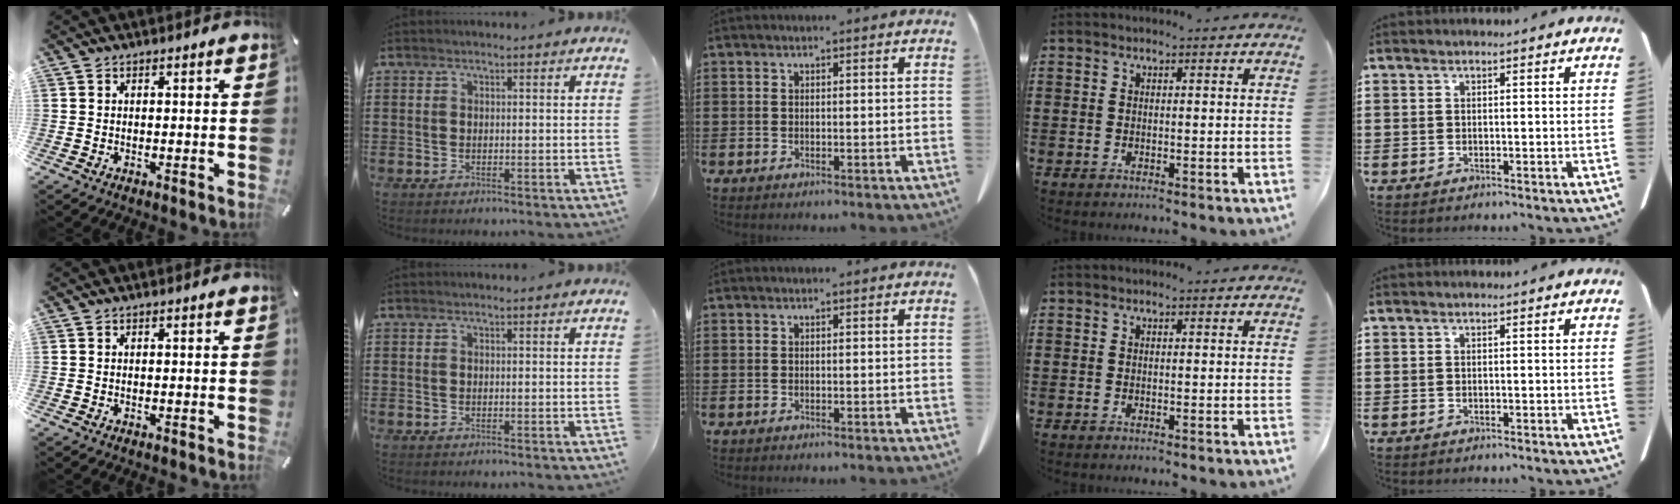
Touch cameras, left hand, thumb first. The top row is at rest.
{}